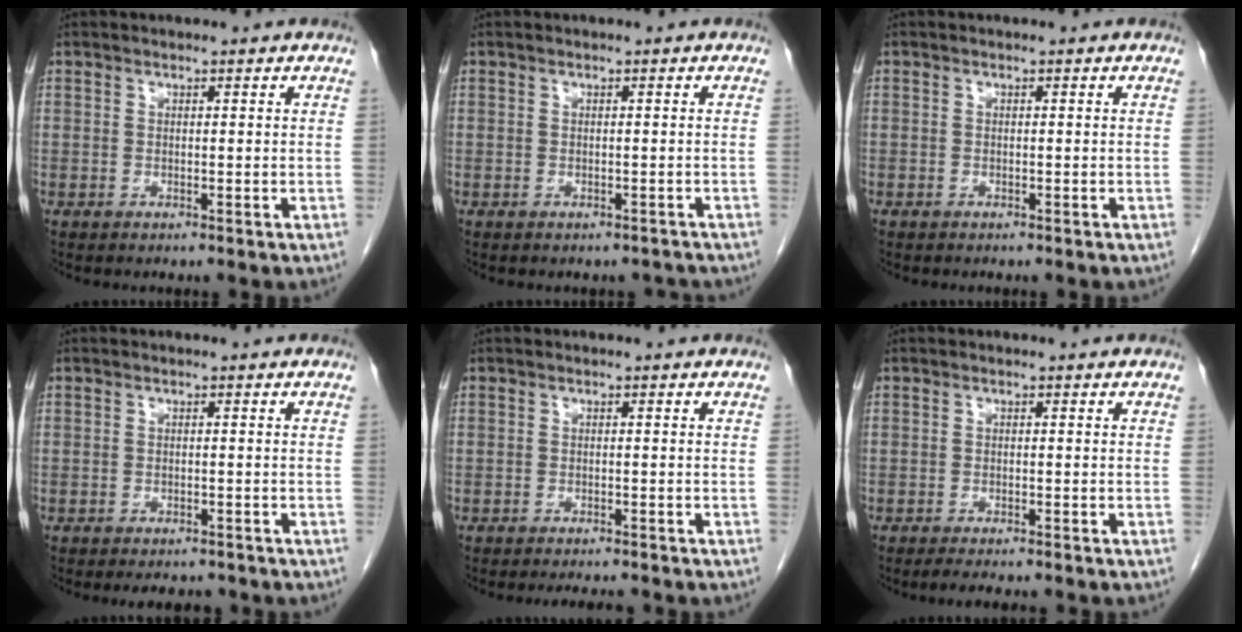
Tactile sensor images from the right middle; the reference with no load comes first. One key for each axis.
{"total": 2.1, "fx": -1.8, "fy": 1.0, "fz": 0.1, "tx": -0.002, "ty": 0.002, "tz": -0.024}
{"total": 0.0}
{"total": 3.8, "fx": -3.3, "fy": 1.4, "fz": 1.1, "tx": -0.013, "ty": -0.004, "tz": -0.042}
{"total": 3.6, "fx": -3.3, "fy": 0.6, "fz": 1.3, "tx": -0.015, "ty": -0.006, "tz": -0.043}
{"total": 3.6, "fx": -3.1, "fy": 0.3, "fz": 1.9, "tx": -0.027, "ty": -0.006, "tz": -0.041}